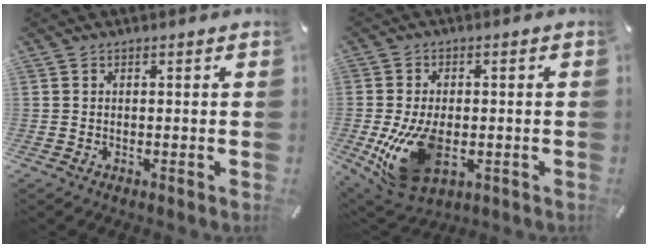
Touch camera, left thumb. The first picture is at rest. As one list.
[{"total": 15.1, "force": [-2.9, 9.5, 11.4], "torque": [-0.232, -0.012, -0.046]}]